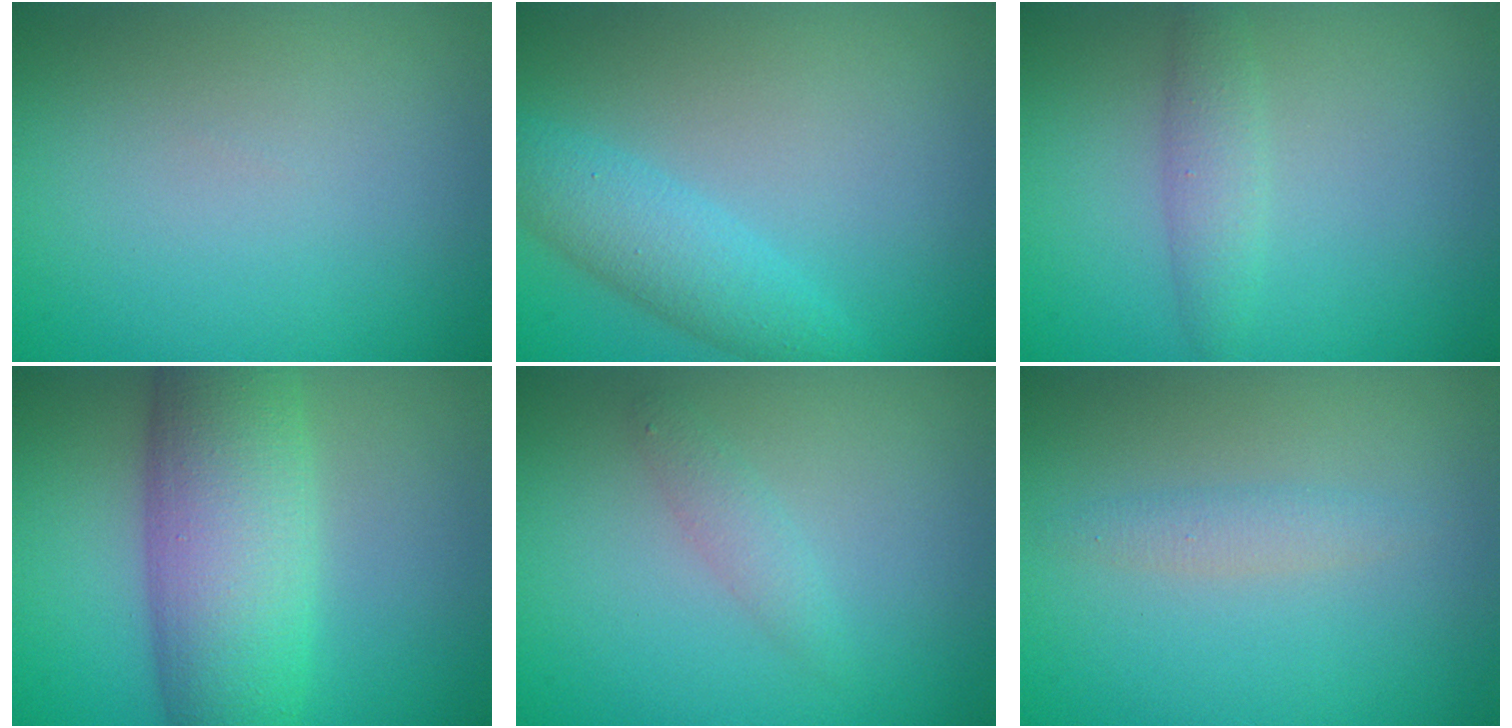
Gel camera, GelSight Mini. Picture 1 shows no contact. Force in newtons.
{"total": 3.5, "press": 3.5, "slide": 0.2}
{"total": 2.0, "press": 2.0, "slide": 0.1}
{"total": 9.7, "press": 9.7, "slide": 0.1}
{"total": 1.4, "press": 1.4, "slide": 0.0}
{"total": 1.3, "press": 1.3, "slide": 0.1}